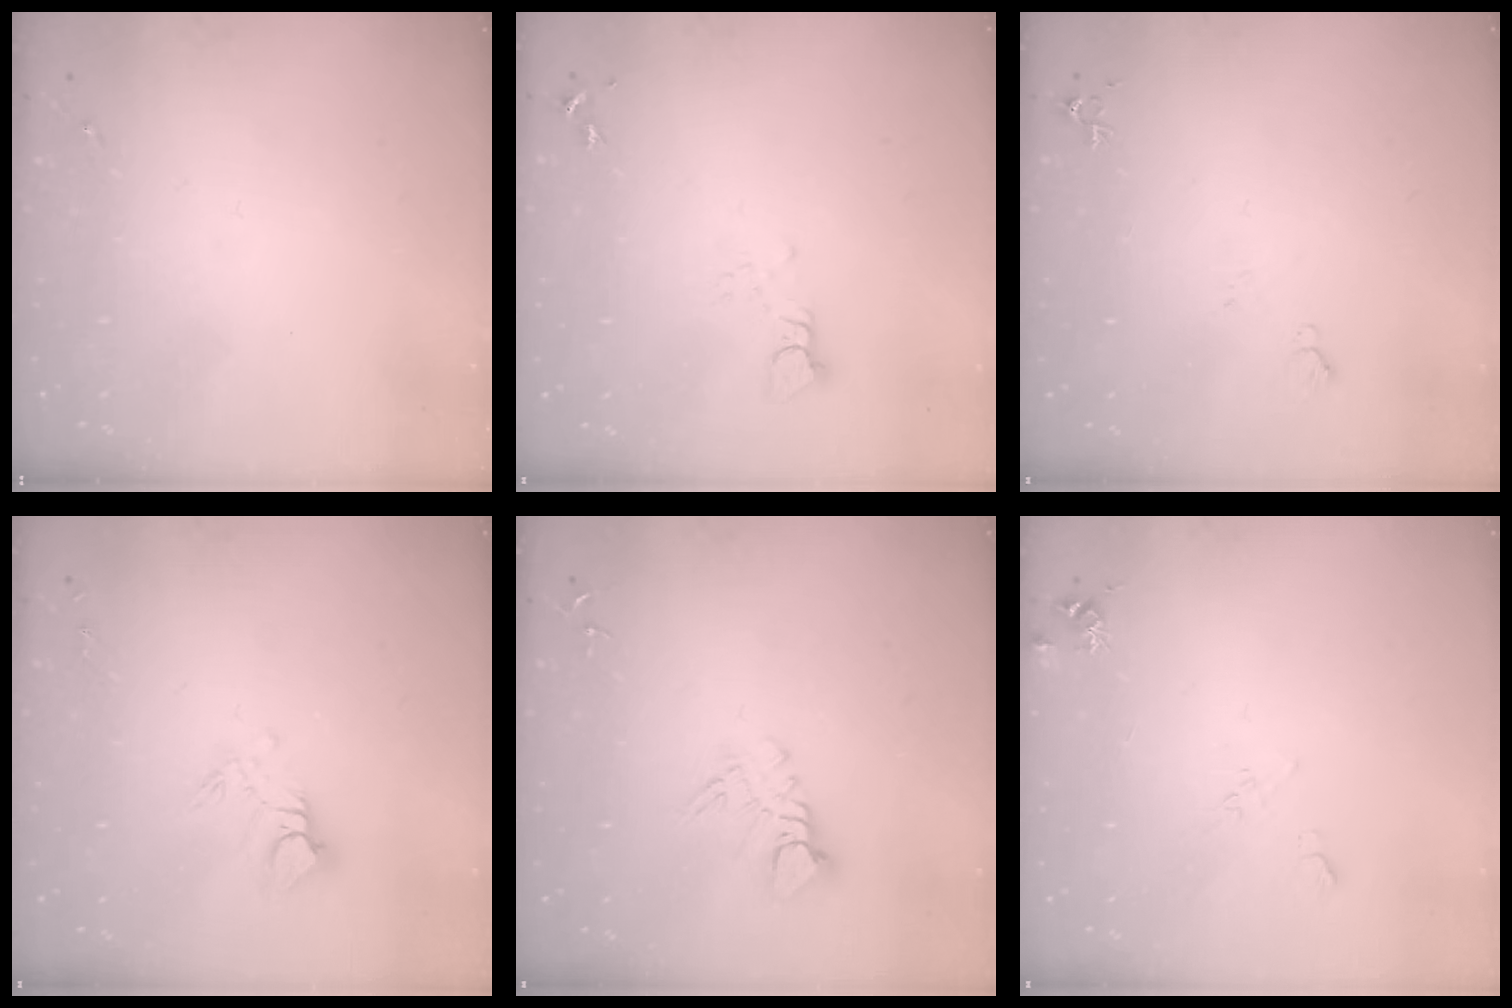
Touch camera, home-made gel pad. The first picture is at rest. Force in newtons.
{"total": 3.3, "press": 3.3, "slide": 0.1}
{"total": 5.2, "press": 5.1, "slide": 1.1}
{"total": 8.6, "press": 8.6, "slide": 0.9}
{"total": 7.1, "press": 7.1, "slide": 0.7}
{"total": 8.2, "press": 8.2, "slide": 0.8}